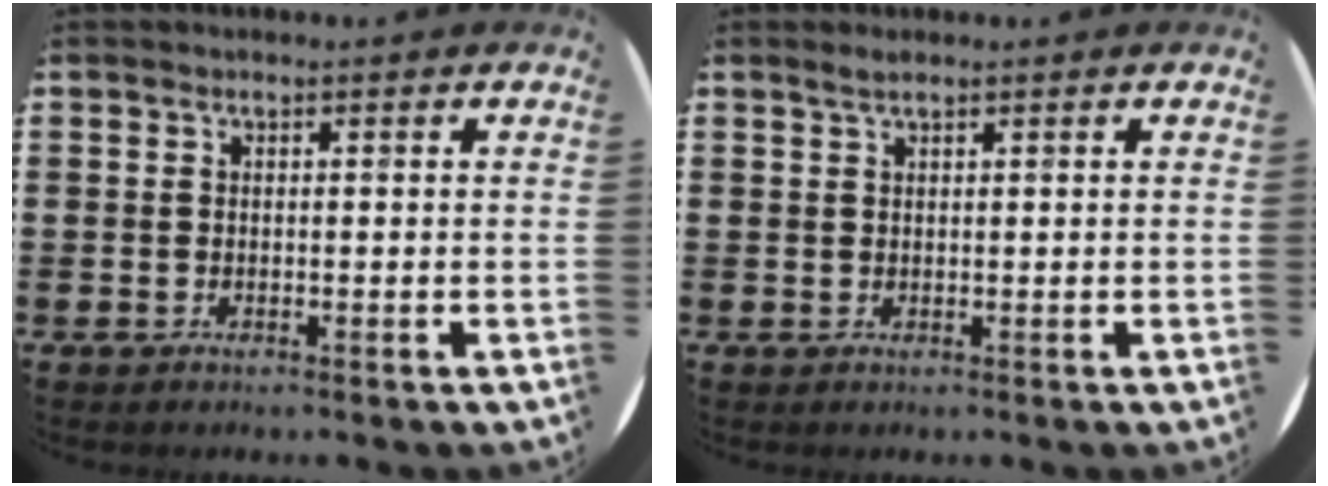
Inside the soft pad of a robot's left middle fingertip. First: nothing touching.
{"total": 1.1, "force": [0.9, 0.1, 0.6], "torque": [-0.011, 0.004, 0.016]}